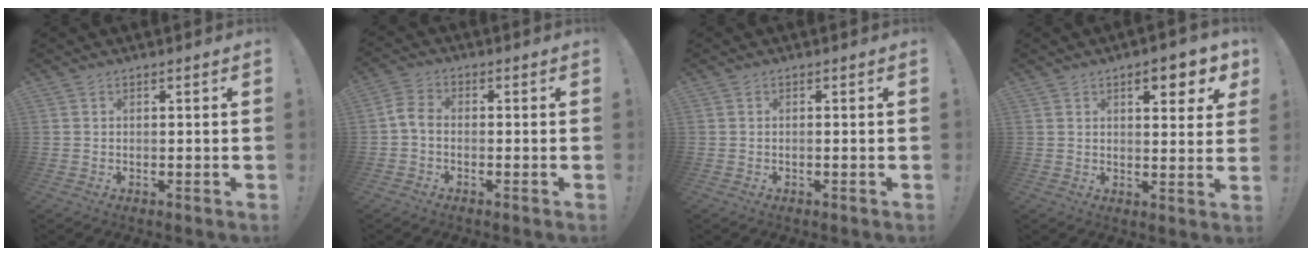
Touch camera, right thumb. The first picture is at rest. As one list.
[{"total": 4.7, "force": [-1.1, 3.0, 3.4], "torque": [-0.063, 0.015, -0.018]}, {"total": 0.5, "force": [-0.4, -0.1, 0.3], "torque": [-0.007, 0.000, -0.007]}, {"total": 7.6, "force": [4.2, 2.5, 5.8], "torque": [-0.066, -0.019, 0.064]}]